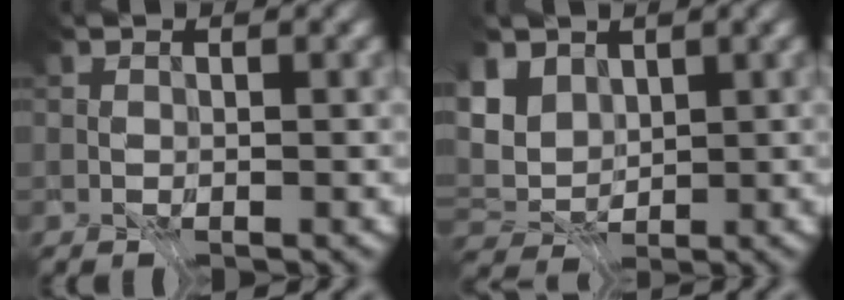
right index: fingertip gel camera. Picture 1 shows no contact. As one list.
[{"total": 1.7, "force": [0.6, 0.6, 1.5], "torque": [-0.058, 0.001, 0.028]}]